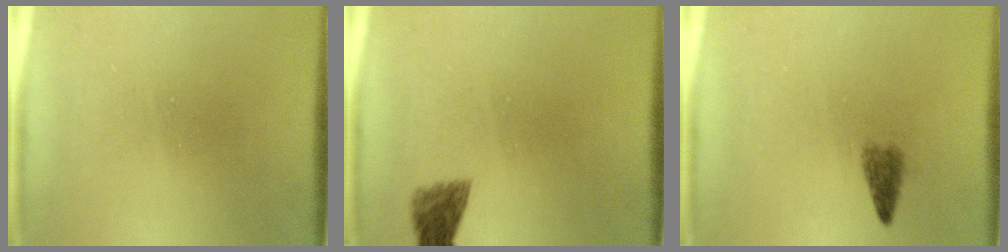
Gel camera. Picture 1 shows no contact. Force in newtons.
{"total": 2.0}
{"total": 2.2}